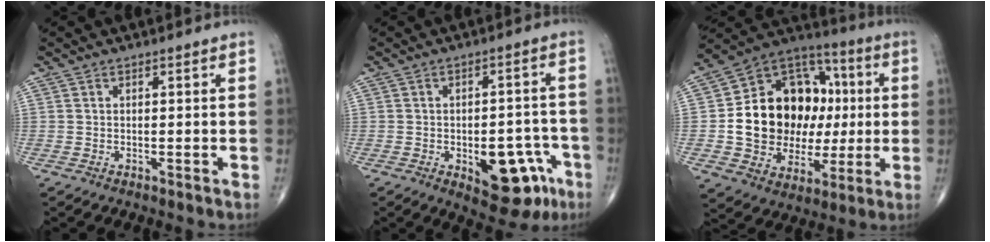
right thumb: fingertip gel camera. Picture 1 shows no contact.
{"total": 13.2, "force": [-5.3, 6.8, 10.0], "torque": [-0.093, 0.035, -0.058]}
{"total": 25.4, "force": [1.1, 18.4, 17.5], "torque": [-0.249, 0.028, 0.032]}